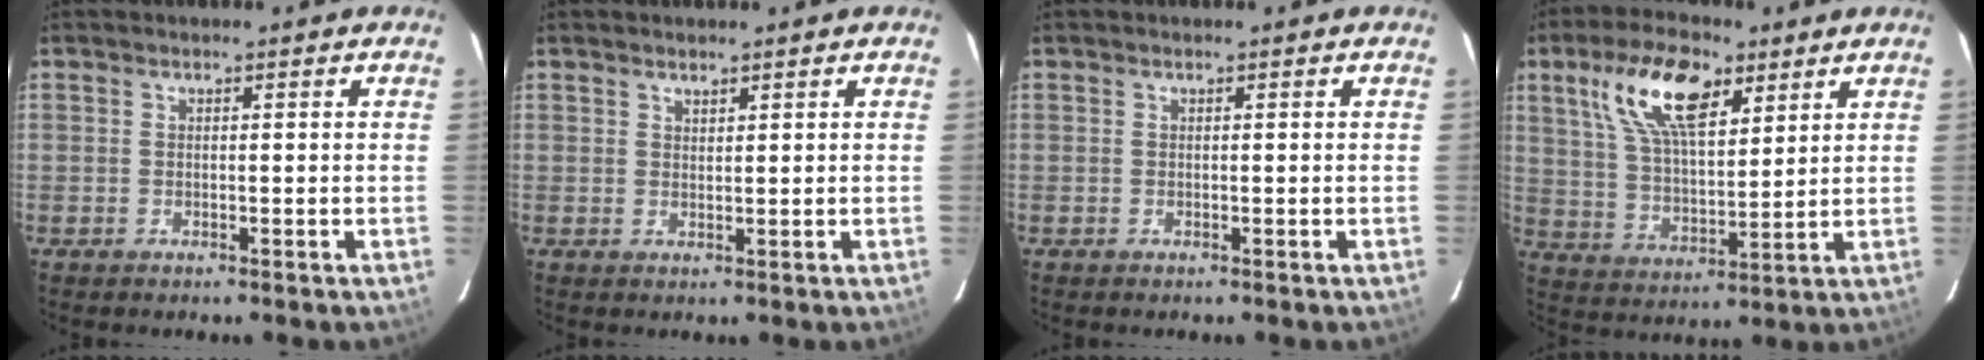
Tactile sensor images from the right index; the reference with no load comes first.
{"total": 1.0, "force": [0.9, 0.1, -0.2], "torque": [0.005, 0.000, 0.017]}
{"total": 0.0}
{"total": 14.1, "force": [7.6, 6.1, 10.2], "torque": [-0.191, 0.024, 0.145]}